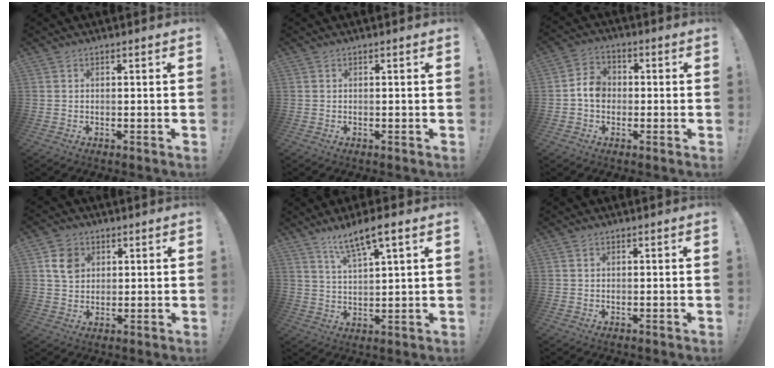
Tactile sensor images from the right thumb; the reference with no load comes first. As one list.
[{"total": 0.0}, {"total": 6.6, "force": [-1.0, 5.4, 3.6], "torque": [-0.054, 0.021, -0.016]}, {"total": 7.2, "force": [2.9, 5.7, 3.2], "torque": [-0.035, -0.005, 0.053]}, {"total": 8.7, "force": [6.2, 1.4, 6.0], "torque": [-0.106, -0.030, 0.107]}, {"total": 0.6, "force": [0.4, 0.3, 0.2], "torque": [0.004, -0.003, 0.007]}]